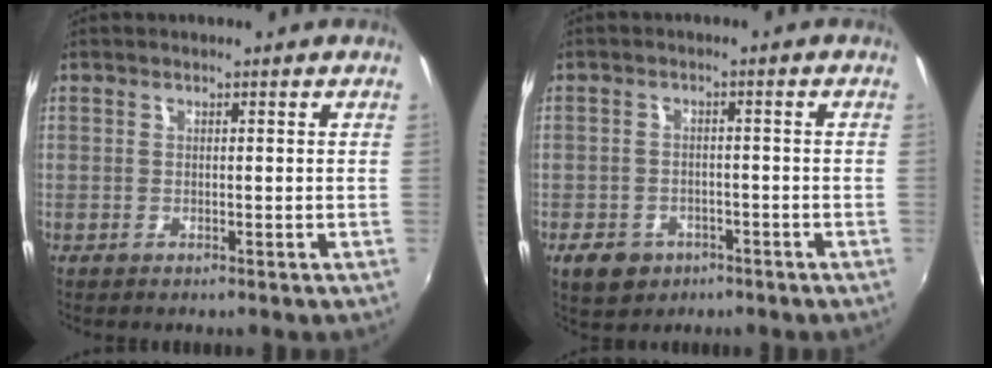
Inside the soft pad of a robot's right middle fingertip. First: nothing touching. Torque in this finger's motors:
{"motor_torque": [0.49, -0.52, 0.07, 0.02]}